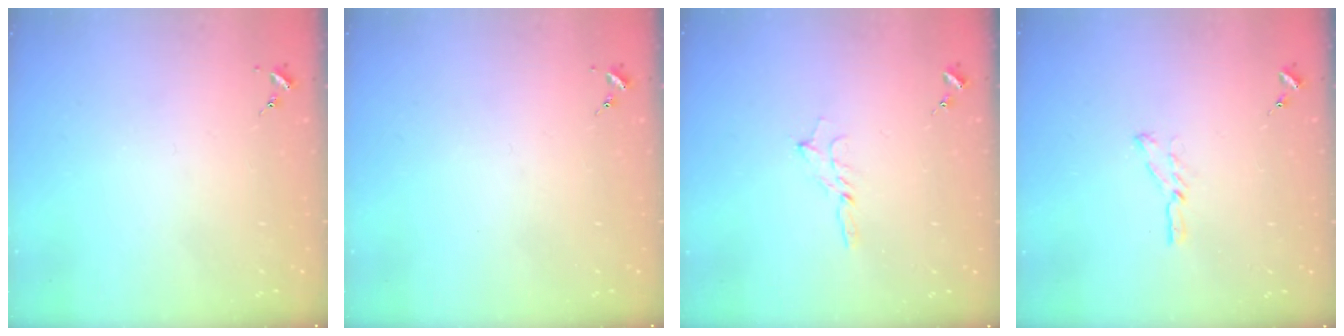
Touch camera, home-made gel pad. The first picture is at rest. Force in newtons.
{"total": 0.0}
{"total": 4.0, "press": 3.9, "slide": 0.4}
{"total": 4.8, "press": 4.8, "slide": 0.6}